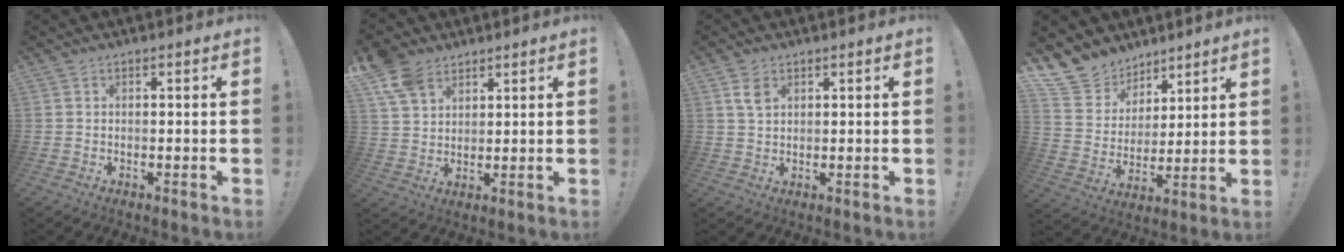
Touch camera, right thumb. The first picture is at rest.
{"total": 9.2, "force": [6.1, 5.7, 3.7], "torque": [-0.071, -0.028, 0.122]}
{"total": 3.9, "force": [1.8, 2.4, 2.6], "torque": [-0.035, -0.005, 0.031]}
{"total": 11.9, "force": [8.9, 7.7, 1.7], "torque": [-0.048, -0.070, 0.176]}